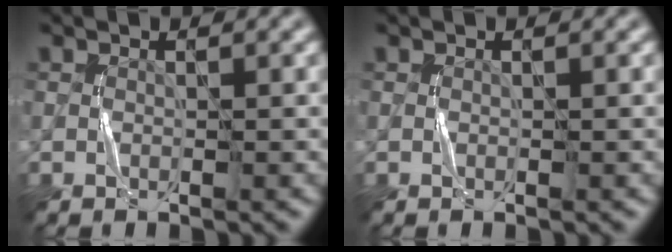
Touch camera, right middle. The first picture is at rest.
{"total": 0.0}